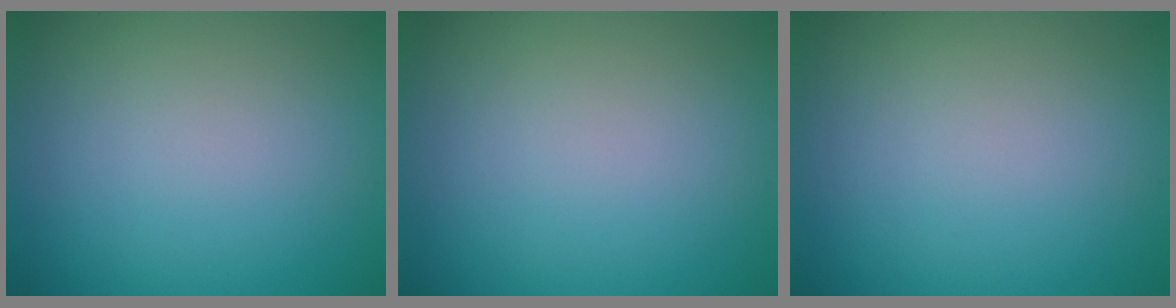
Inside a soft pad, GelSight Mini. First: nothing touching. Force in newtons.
{"total": 0.0}
{"total": 0.0}